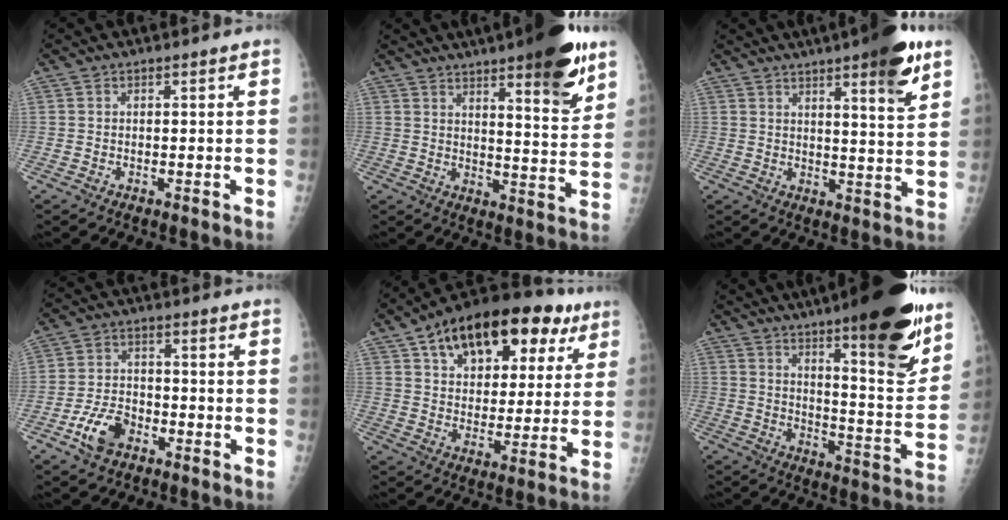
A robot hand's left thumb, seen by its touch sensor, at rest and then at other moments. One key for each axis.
{"total": 16.3, "fx": 10.0, "fy": 3.6, "fz": 12.4, "tx": -0.142, "ty": -0.053, "tz": 0.143}
{"total": 12.0, "fx": 7.0, "fy": 2.0, "fz": 9.6, "tx": -0.116, "ty": -0.033, "tz": 0.091}
{"total": 7.7, "fx": -4.1, "fy": 4.7, "fz": 4.5, "tx": -0.080, "ty": 0.023, "tz": -0.073}
{"total": 23.9, "fx": 12.0, "fy": 13.1, "fz": 15.9, "tx": -0.200, "ty": 0.005, "tz": 0.182}
{"total": 23.1, "fx": 14.6, "fy": 4.4, "fz": 17.3, "tx": -0.220, "ty": -0.074, "tz": 0.218}